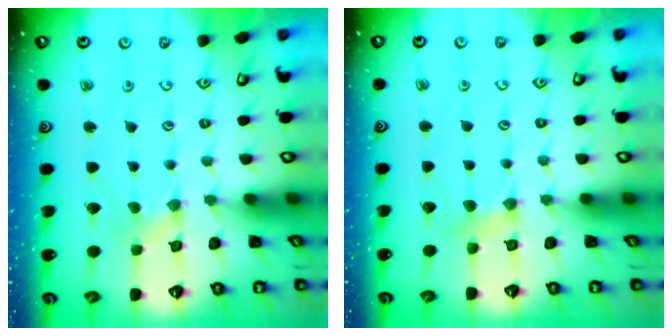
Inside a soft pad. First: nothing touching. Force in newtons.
{"total": 5.2, "press": 5.1, "slide": 0.7}